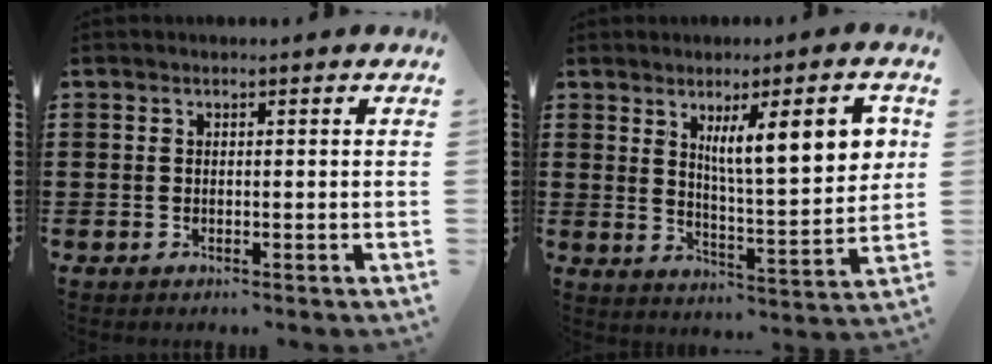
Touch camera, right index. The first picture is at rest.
{"total": 10.4, "force": [4.2, 2.2, 9.3], "torque": [-0.150, -0.009, 0.063]}